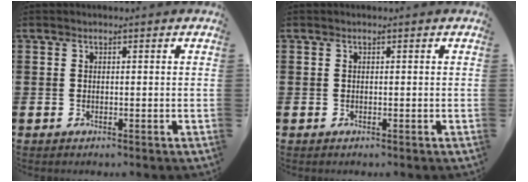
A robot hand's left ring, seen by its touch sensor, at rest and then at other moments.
{"total": 0.0}